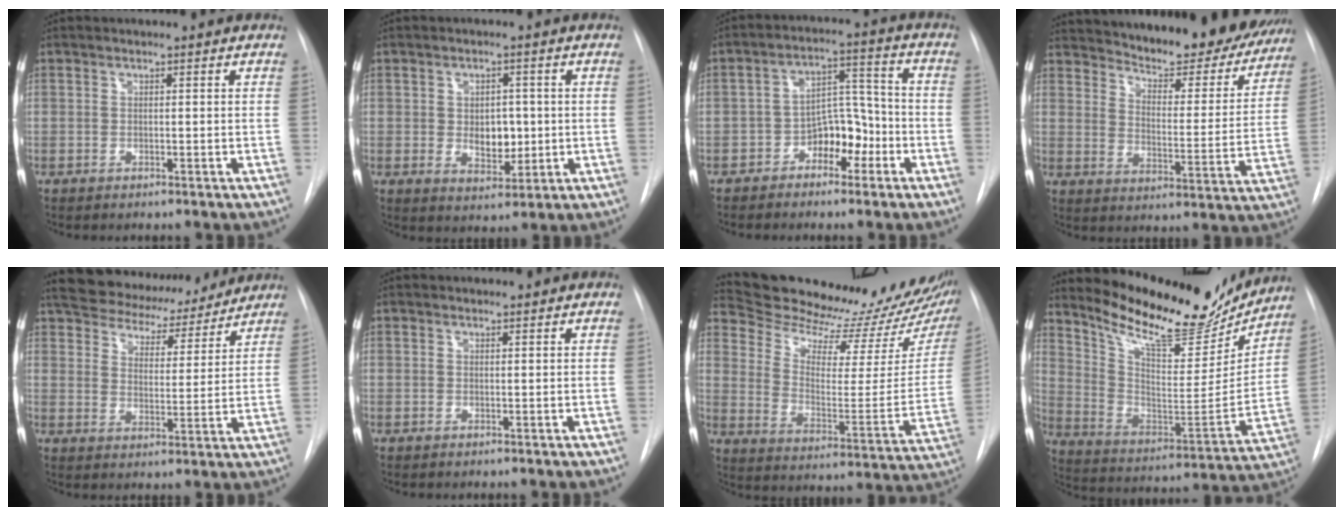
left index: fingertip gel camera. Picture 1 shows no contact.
{"total": 4.9, "force": [-0.6, 3.2, 3.7], "torque": [-0.046, -0.005, -0.001]}
{"total": 7.3, "force": [-4.2, 3.9, 4.4], "torque": [-0.066, 0.025, -0.071]}
{"total": 22.2, "force": [20.2, 5.3, 7.4], "torque": [-0.108, -0.051, 0.257]}
{"total": 16.5, "force": [14.3, 5.9, 5.8], "torque": [-0.103, 0.014, 0.205]}
{"total": 0.0}
{"total": 22.9, "force": [21.4, 3.2, 7.6], "torque": [-0.112, -0.103, 0.288]}
{"total": 20.8, "force": [18.5, 5.0, 8.1], "torque": [-0.137, -0.042, 0.282]}